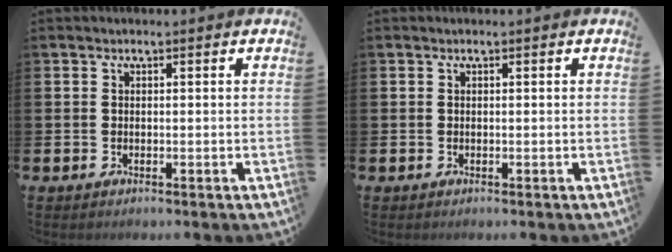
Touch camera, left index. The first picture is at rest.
{"total": 0.0}